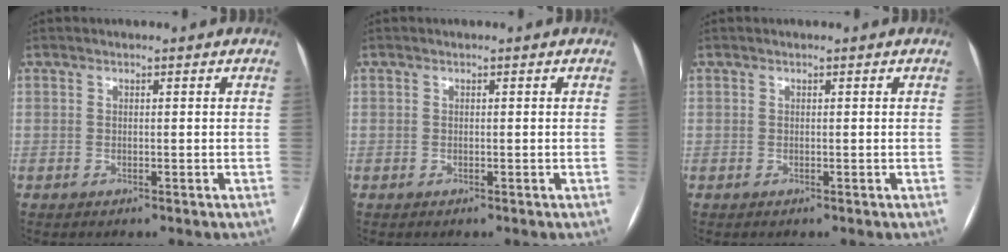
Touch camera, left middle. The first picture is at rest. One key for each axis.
{"total": 0.0}
{"total": 0.0}